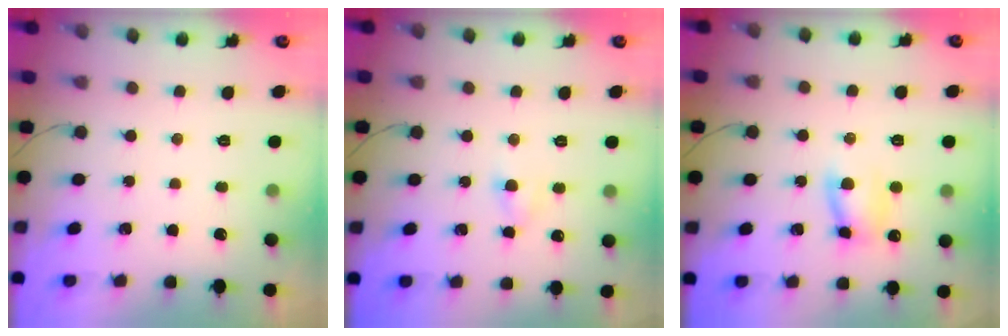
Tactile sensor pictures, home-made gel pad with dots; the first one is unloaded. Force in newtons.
{"total": 3.9, "press": 3.7, "slide": 1.2}
{"total": 7.6, "press": 7.6, "slide": 0.5}